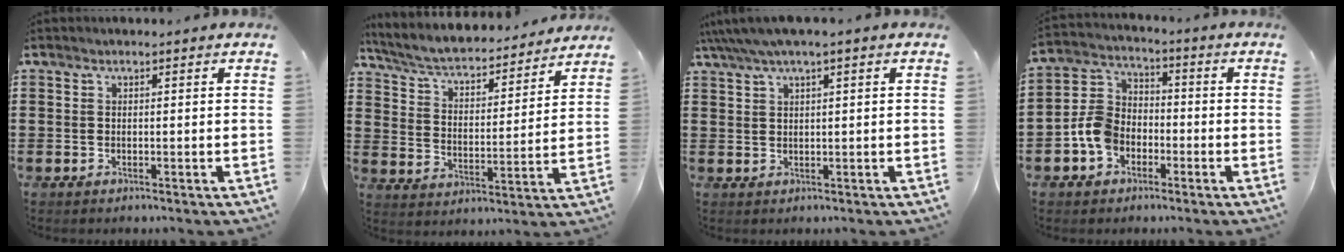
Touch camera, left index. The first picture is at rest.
{"total": 4.9, "force": [4.5, 0.6, 1.7], "torque": [-0.057, -0.035, 0.071]}
{"total": 2.5, "force": [1.3, 0.2, 2.2], "torque": [-0.044, 0.001, 0.023]}
{"total": 7.0, "force": [-3.1, 5.2, 3.6], "torque": [-0.101, 0.012, -0.065]}